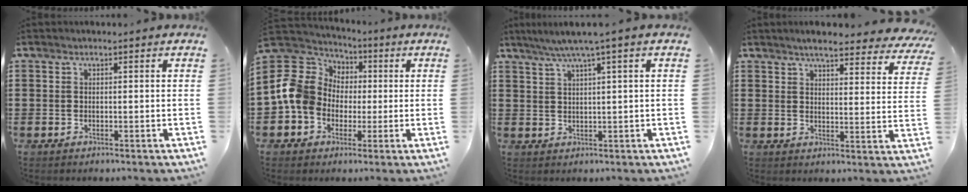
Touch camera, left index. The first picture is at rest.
{"total": 11.0, "force": [-0.3, 10.0, 4.6], "torque": [-0.150, 0.006, -0.009]}
{"total": 3.4, "force": [1.8, -0.3, 2.9], "torque": [-0.059, -0.002, 0.028]}
{"total": 5.7, "force": [5.0, 0.4, 2.6], "torque": [-0.059, -0.020, 0.087]}